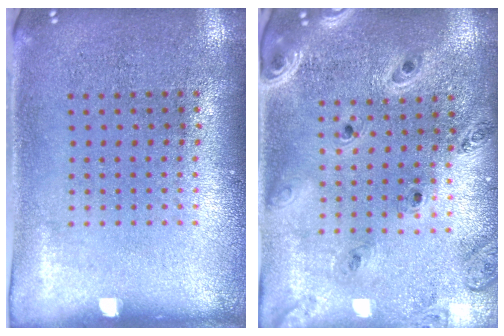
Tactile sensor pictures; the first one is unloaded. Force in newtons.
{"total": 1.4, "press": 1.3, "slide": 0.2}